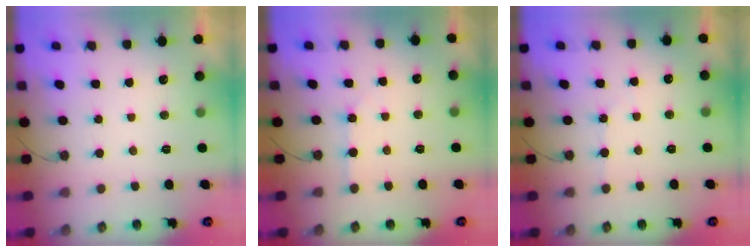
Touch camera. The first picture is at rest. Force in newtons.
{"total": 2.7, "press": 2.7, "slide": 0.4}
{"total": 1.8, "press": 1.8, "slide": 0.3}